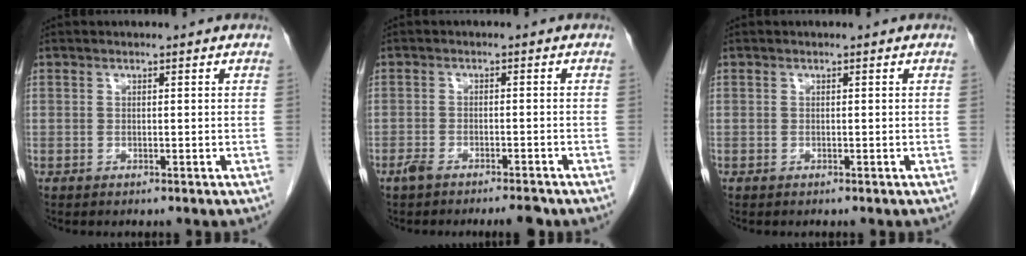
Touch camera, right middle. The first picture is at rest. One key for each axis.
{"total": 4.0, "fx": -3.2, "fy": 0.8, "fz": 2.3, "tx": -0.040, "ty": -0.001, "tz": -0.052}
{"total": 0.0}